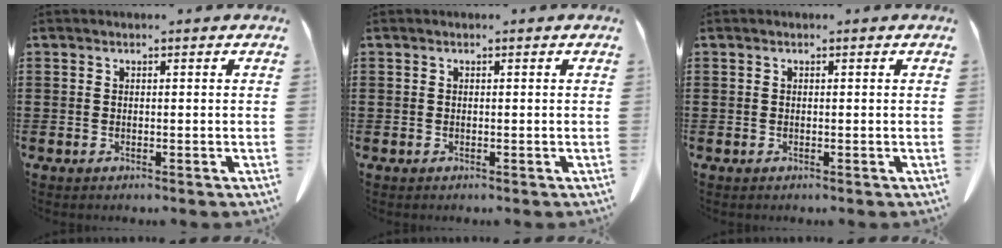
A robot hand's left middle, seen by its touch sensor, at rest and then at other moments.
{"total": 0.0}
{"total": 0.0}